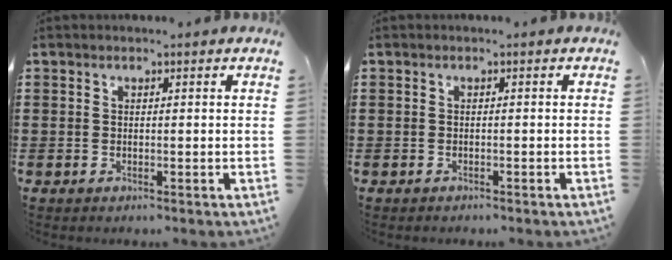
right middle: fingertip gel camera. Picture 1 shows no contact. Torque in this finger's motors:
{"motor_torque": [-0.32, 0.08, -0.06, 0.01]}